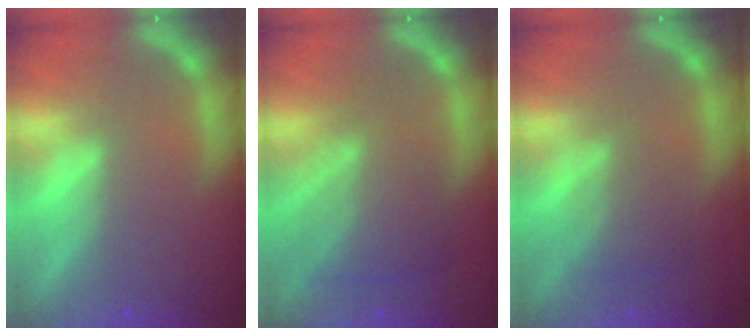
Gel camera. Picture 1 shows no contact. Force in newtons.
{"total": 6.1}
{"total": 3.0}